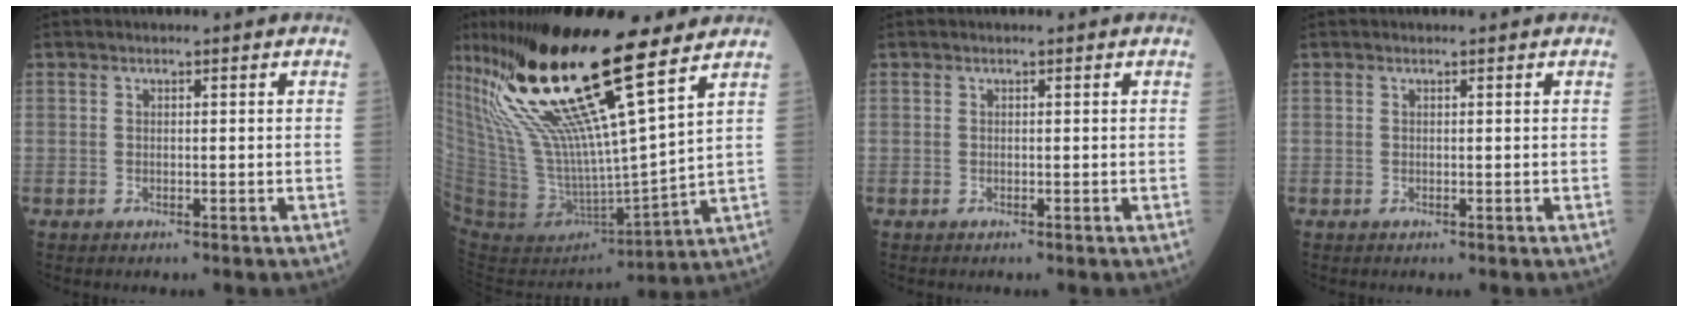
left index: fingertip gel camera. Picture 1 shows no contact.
{"total": 25.1, "force": [16.2, 2.8, 19.0], "torque": [-0.380, -0.006, 0.303]}
{"total": 0.0}
{"total": 0.0}